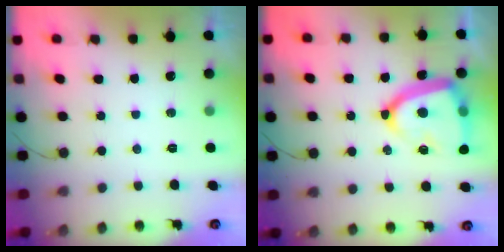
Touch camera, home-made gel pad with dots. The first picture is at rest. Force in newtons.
{"total": 18.2, "press": 18.1, "slide": 1.7}